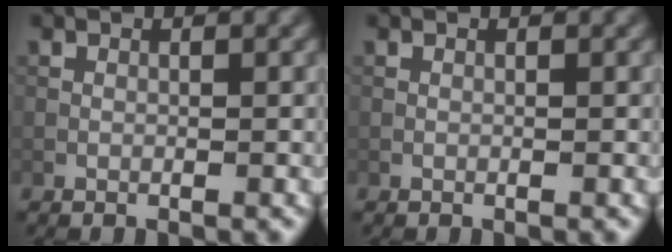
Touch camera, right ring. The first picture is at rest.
{"total": 0.0}